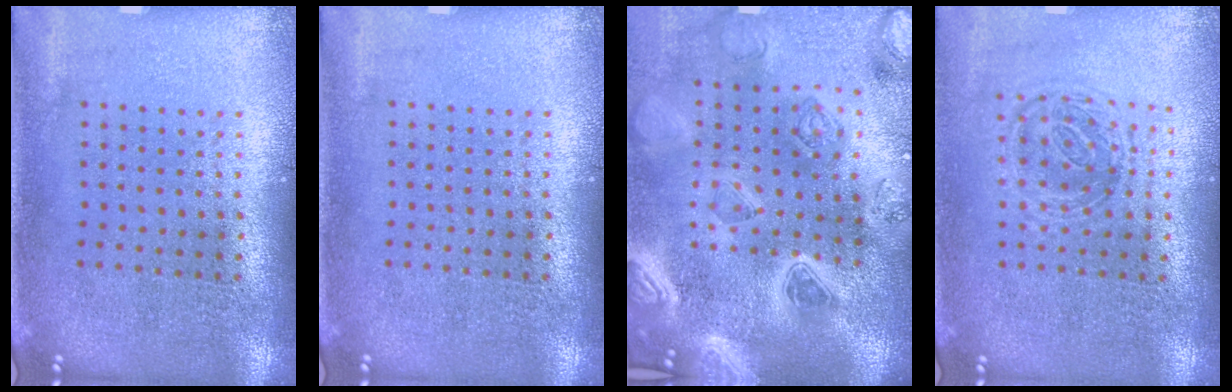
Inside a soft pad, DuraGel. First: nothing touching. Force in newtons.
{"total": 0.0}
{"total": 4.4, "press": 3.9, "slide": 2.0}
{"total": 1.2, "press": 1.0, "slide": 0.8}